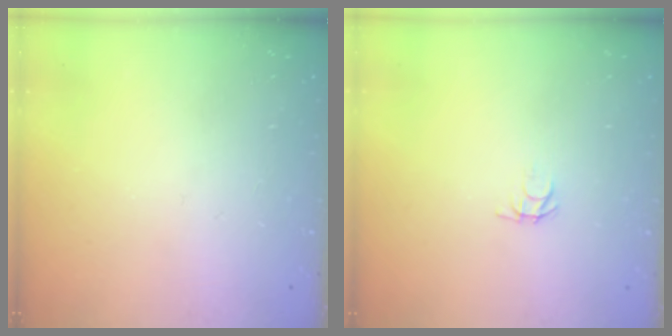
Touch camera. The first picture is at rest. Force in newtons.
{"total": 2.5, "press": 2.5, "slide": 0.3}